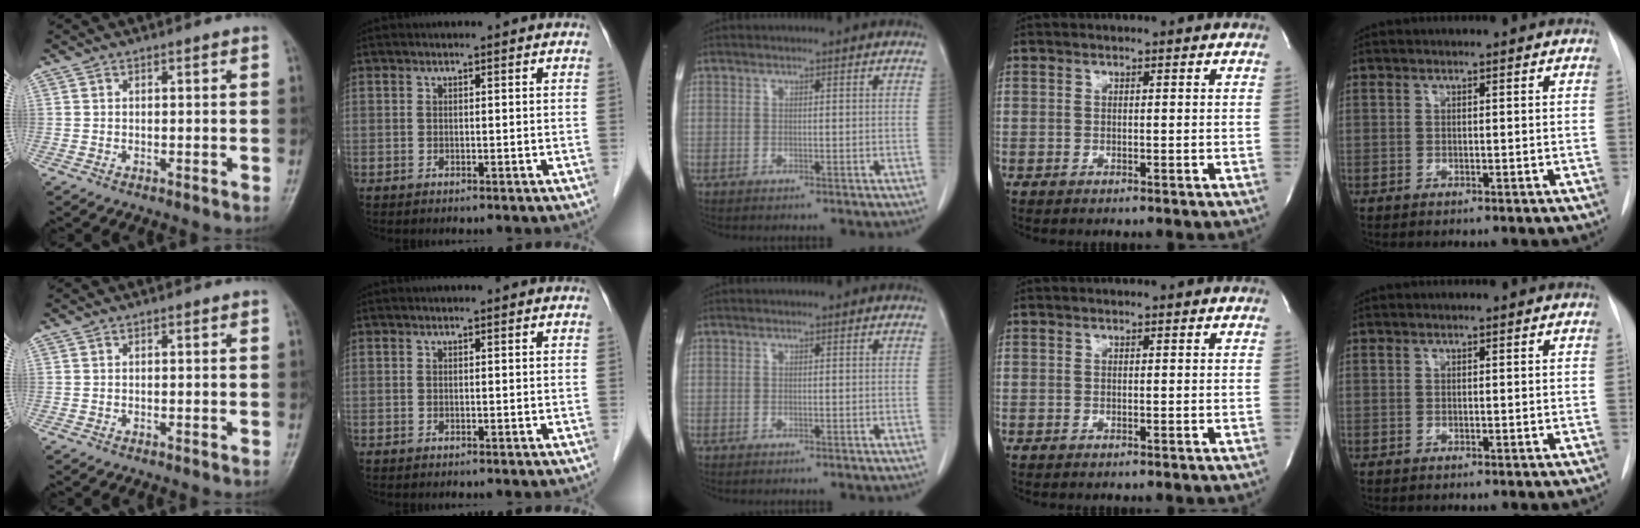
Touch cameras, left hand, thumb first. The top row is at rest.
{}